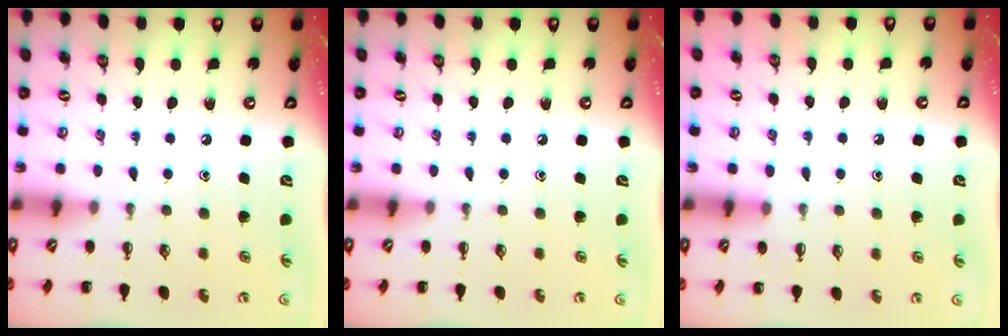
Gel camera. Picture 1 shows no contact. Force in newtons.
{"total": 0.0}
{"total": 6.0, "press": 5.6, "slide": 2.2}